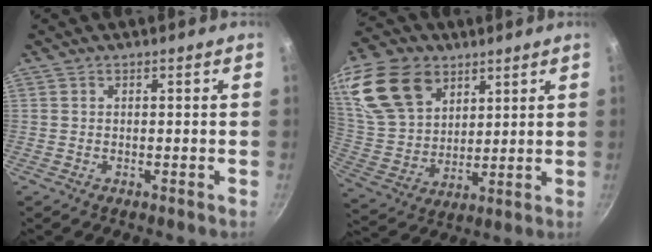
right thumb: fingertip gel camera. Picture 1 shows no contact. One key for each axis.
{"total": 21.2, "fx": 10.7, "fy": 14.3, "fz": 11.4, "tx": -0.225, "ty": -0.017, "tz": 0.210}